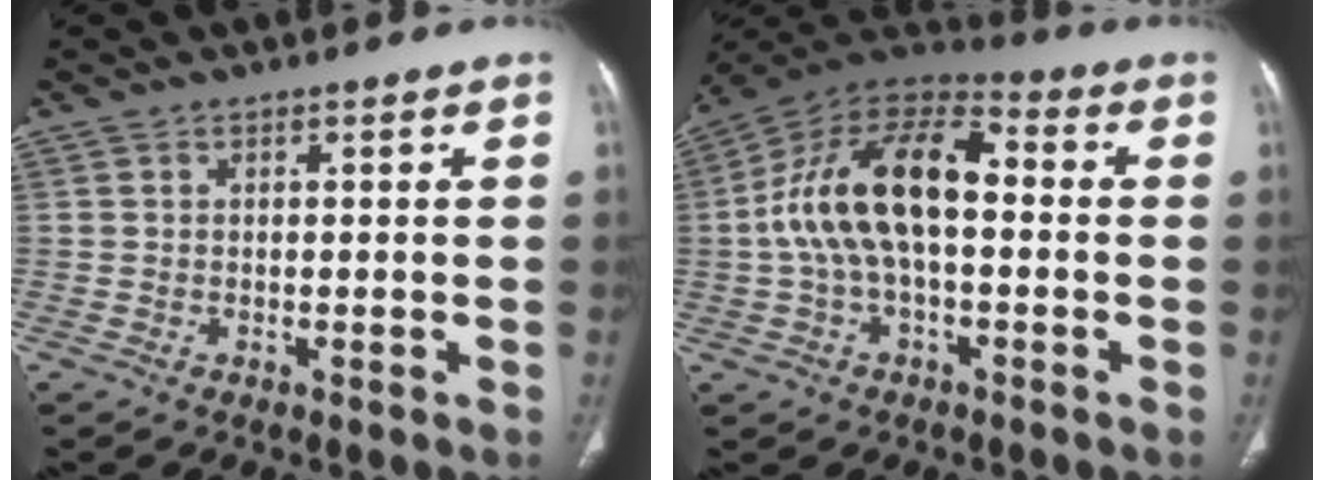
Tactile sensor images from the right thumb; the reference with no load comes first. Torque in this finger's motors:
{"motor_torque": [-0.25, 1.15, 1.78, -0.66, 0.24]}